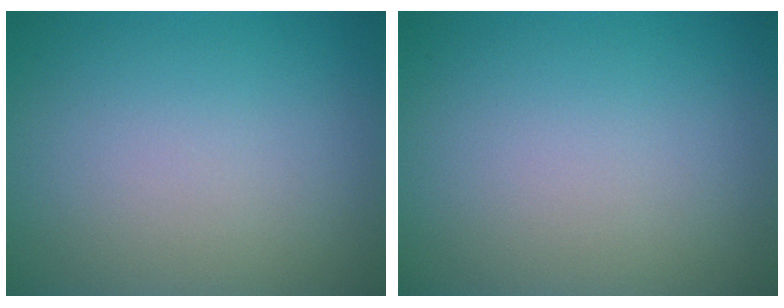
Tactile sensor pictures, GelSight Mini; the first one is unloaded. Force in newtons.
{"total": 0.0}